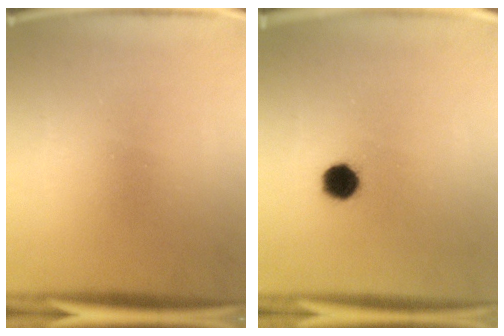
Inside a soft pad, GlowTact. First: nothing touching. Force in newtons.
{"total": 5.2}